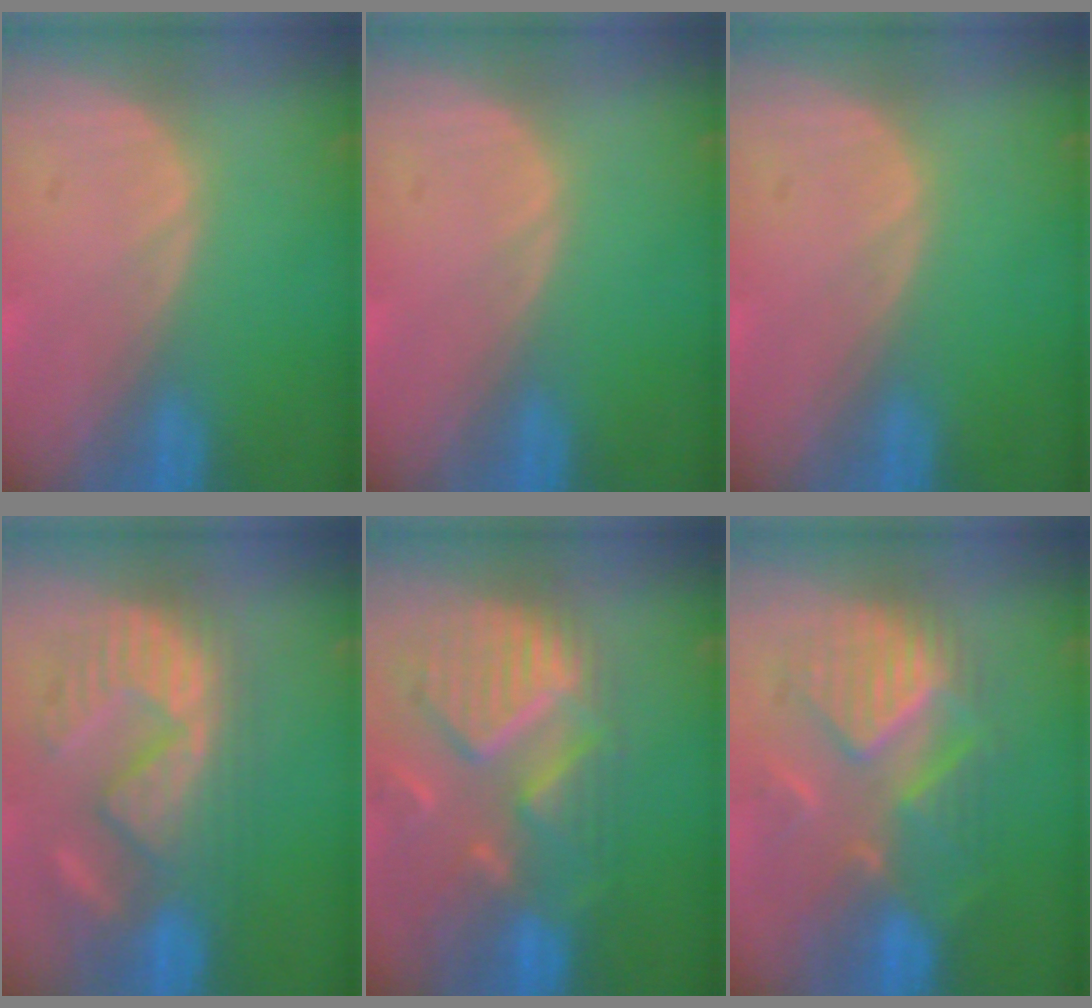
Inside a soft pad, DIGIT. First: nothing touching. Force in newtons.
{"total": 0.0}
{"total": 0.0}
{"total": 10.7, "press": 10.4, "slide": 2.5}
{"total": 12.0, "press": 10.5, "slide": 5.7}
{"total": 9.6, "press": 9.3, "slide": 2.2}